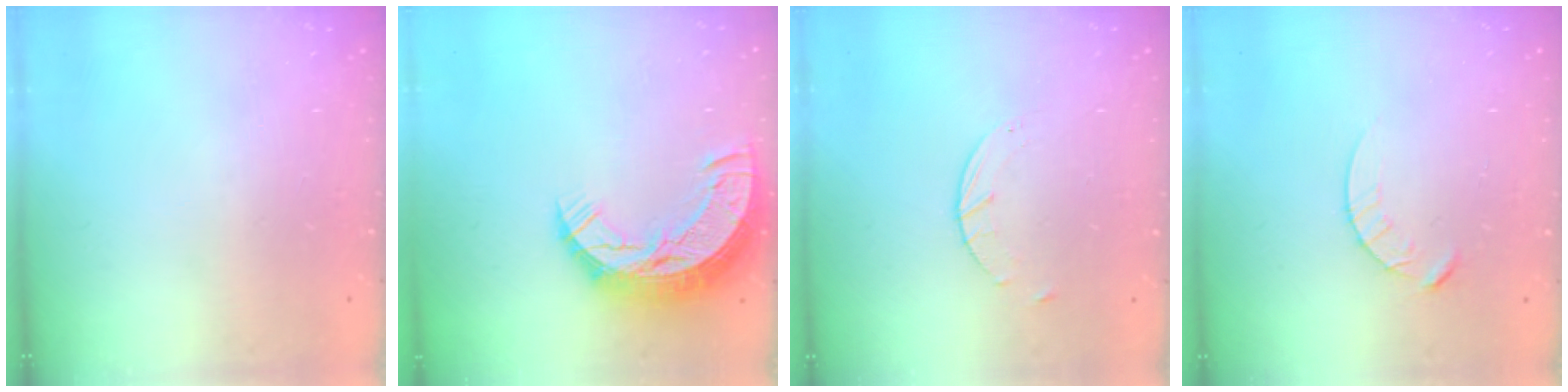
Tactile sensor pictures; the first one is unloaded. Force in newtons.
{"total": 13.5, "press": 13.4, "slide": 1.2}
{"total": 3.0, "press": 3.0, "slide": 0.4}
{"total": 4.7, "press": 4.7, "slide": 0.5}